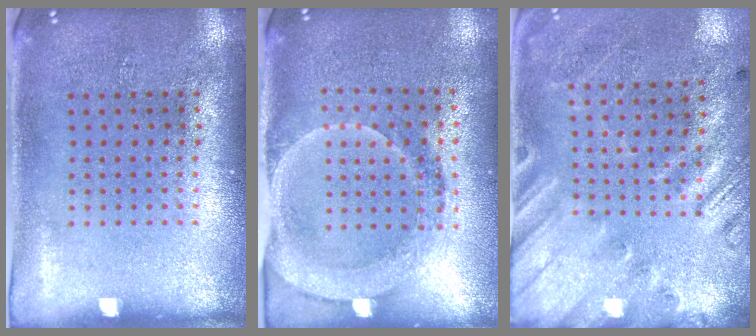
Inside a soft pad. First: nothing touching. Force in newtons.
{"total": 1.8, "press": 1.7, "slide": 0.7}
{"total": 2.6, "press": 1.9, "slide": 1.8}